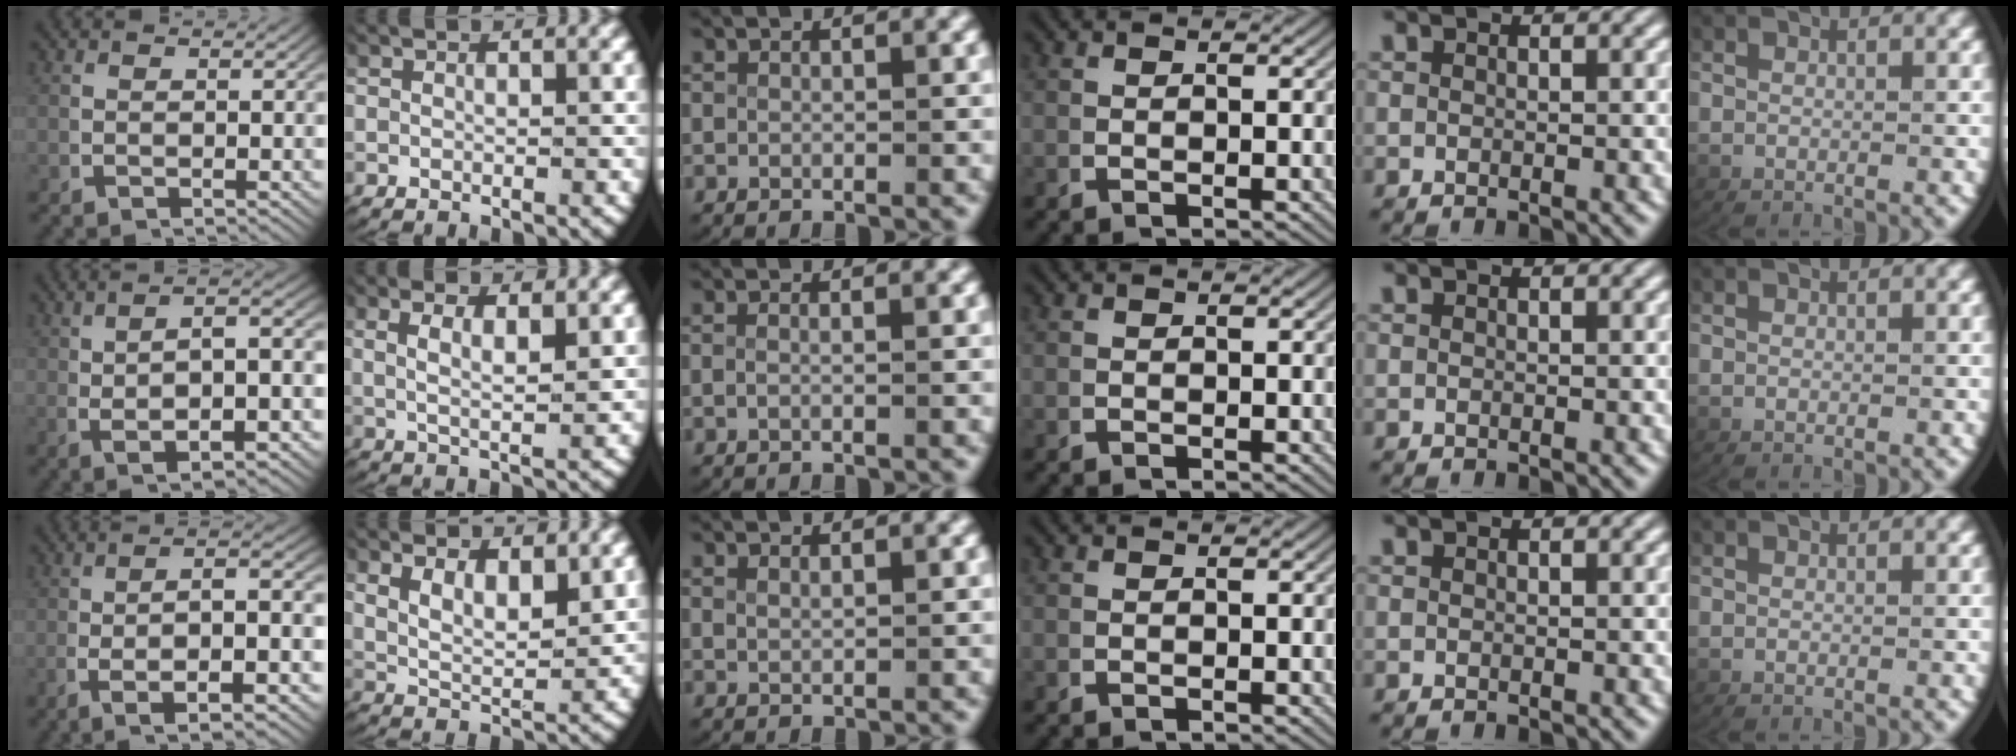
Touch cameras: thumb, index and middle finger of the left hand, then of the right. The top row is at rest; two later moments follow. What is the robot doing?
{"motion": "lift_and_place", "object": "towel"}